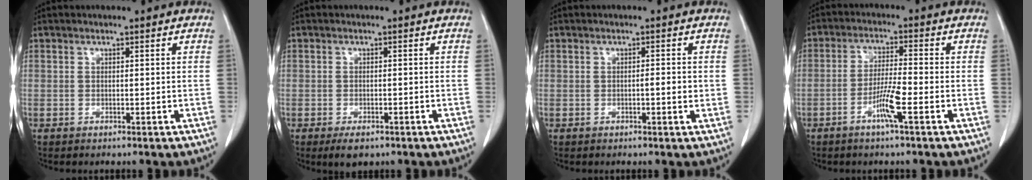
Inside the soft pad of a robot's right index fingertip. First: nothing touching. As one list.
[{"total": 3.1, "force": [-2.0, 1.5, 1.9], "torque": [-0.032, -0.004, -0.024]}, {"total": 1.6, "force": [-0.2, 0.3, 1.6], "torque": [-0.025, 0.001, -0.004]}, {"total": 5.5, "force": [-2.5, -0.2, 4.9], "torque": [-0.096, -0.005, -0.050]}]